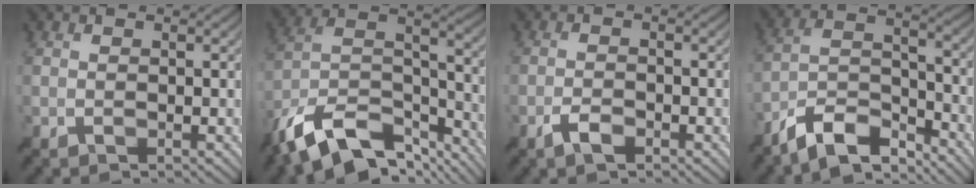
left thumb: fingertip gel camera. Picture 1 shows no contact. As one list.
[{"total": 15.9, "force": [-11.4, 6.8, 8.8], "torque": [-0.216, -0.009, -0.198]}, {"total": 2.1, "force": [-1.3, 0.6, 1.5], "torque": [-0.033, 0.004, -0.030]}, {"total": 9.3, "force": [-7.7, 2.6, 4.5], "torque": [-0.082, 0.008, -0.156]}]